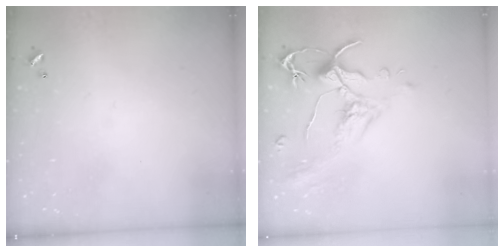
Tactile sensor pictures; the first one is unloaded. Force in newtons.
{"total": 1.6, "press": 1.1, "slide": 1.1}